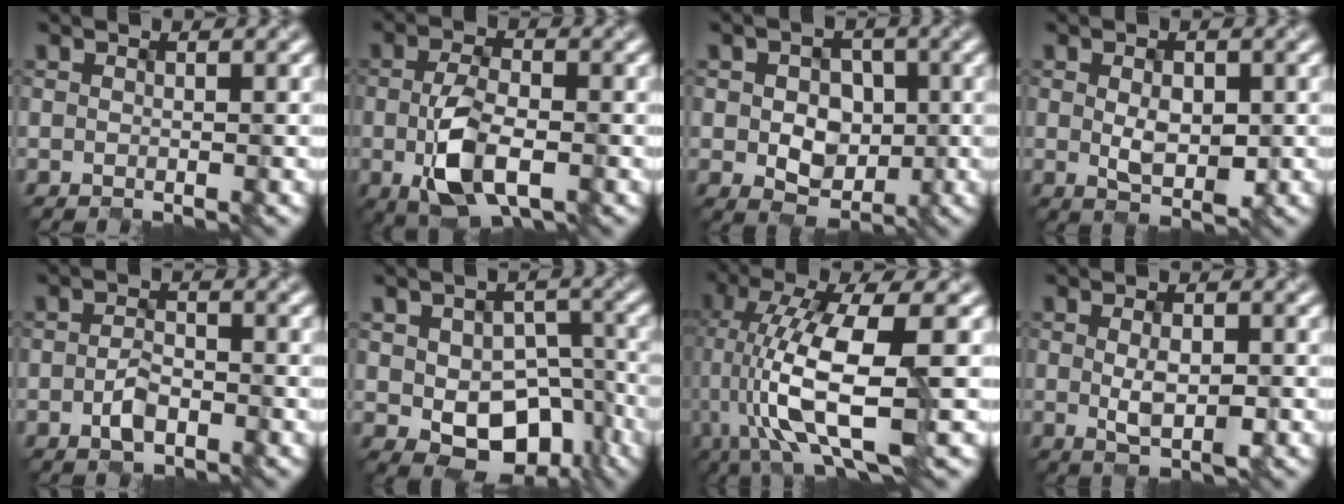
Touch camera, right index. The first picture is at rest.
{"total": 5.9, "force": [-1.9, 2.9, 4.7], "torque": [-0.105, -0.012, -0.027]}
{"total": 4.7, "force": [-0.5, 3.6, 3.0], "torque": [-0.050, -0.003, 0.000]}
{"total": 2.9, "force": [-0.4, 1.6, 2.4], "torque": [-0.050, -0.003, 0.003]}
{"total": 2.5, "force": [-1.4, 1.3, 1.6], "torque": [-0.035, -0.002, -0.019]}
{"total": 9.1, "force": [-2.6, 6.1, 6.3], "torque": [-0.087, -0.019, -0.016]}
{"total": 10.4, "force": [-2.6, 3.2, 9.6], "torque": [-0.199, -0.006, -0.043]}
{"total": 2.6, "force": [-0.7, 0.9, 2.3], "torque": [-0.051, -0.005, -0.002]}